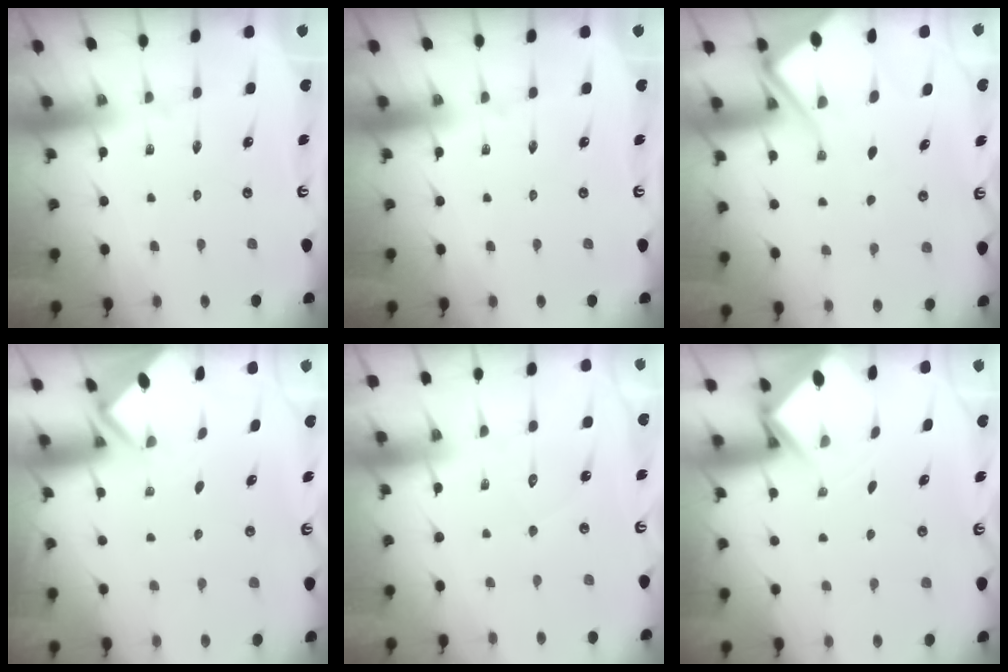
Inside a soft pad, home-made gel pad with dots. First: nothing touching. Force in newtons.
{"total": 0.0}
{"total": 8.9, "press": 8.8, "slide": 0.7}
{"total": 2.0, "press": 2.0, "slide": 0.2}
{"total": 4.3, "press": 4.3, "slide": 0.3}
{"total": 2.9, "press": 2.9, "slide": 0.2}